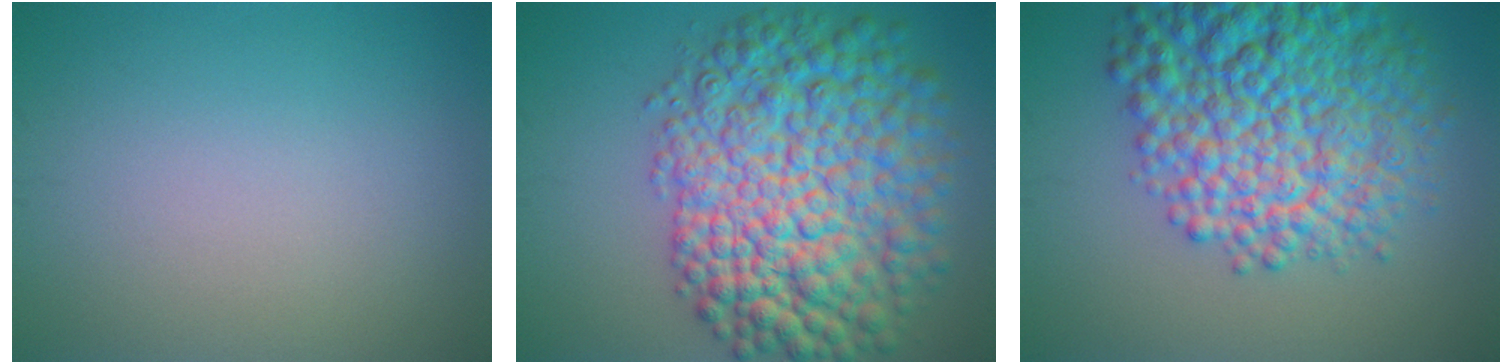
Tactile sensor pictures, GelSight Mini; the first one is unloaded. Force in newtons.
{"total": 12.8, "press": 12.8, "slide": 0.4}
{"total": 11.8, "press": 11.8, "slide": 0.5}